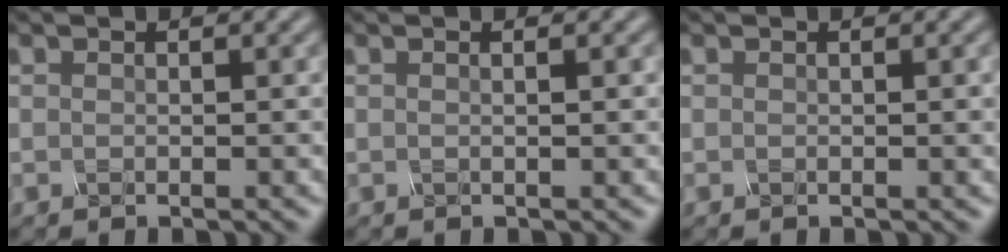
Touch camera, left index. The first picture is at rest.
{"total": 1.3, "force": [0.2, 0.5, 1.1], "torque": [-0.008, -0.001, -0.009]}
{"total": 0.8, "force": [0.0, 0.2, 0.8], "torque": [-0.007, 0.002, -0.001]}